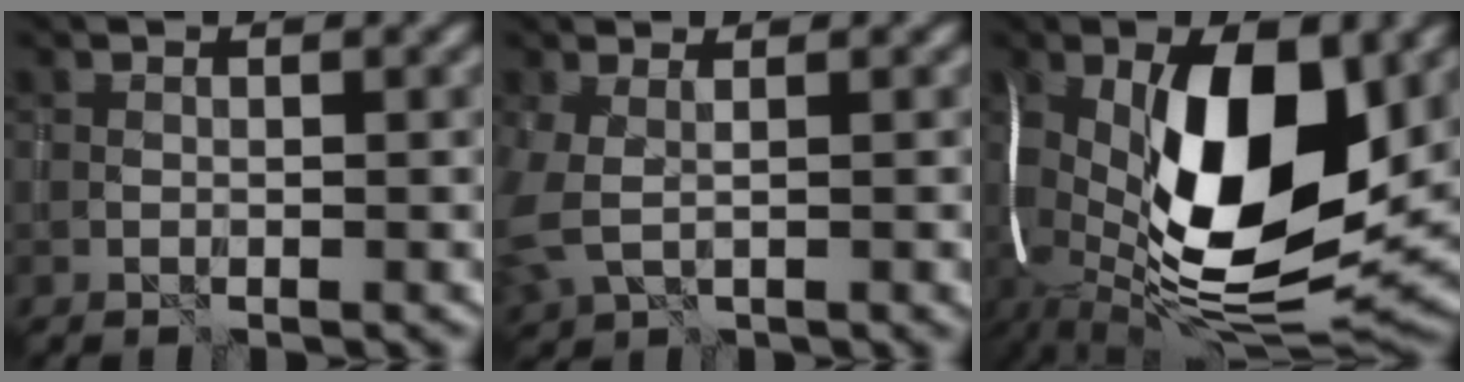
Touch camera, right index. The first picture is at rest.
{"total": 3.6, "force": [0.0, 1.8, 3.2], "torque": [-0.084, -0.009, 0.001]}
{"total": 16.4, "force": [0.4, 7.4, 14.7], "torque": [-0.270, -0.010, -0.002]}